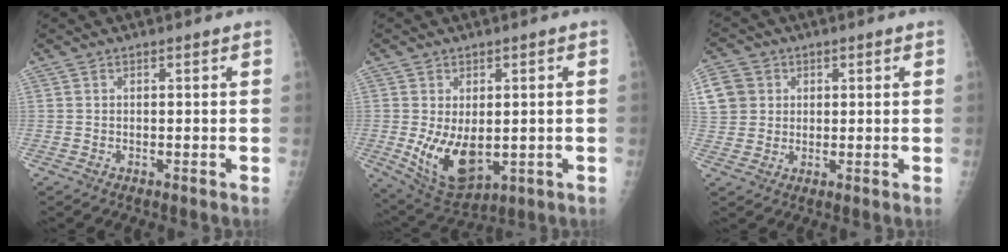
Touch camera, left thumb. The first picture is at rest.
{"total": 10.5, "force": [-1.1, 6.2, 8.5], "torque": [-0.133, -0.016, 0.004]}
{"total": 10.1, "force": [2.7, 9.0, 3.7], "torque": [-0.084, 0.011, 0.055]}